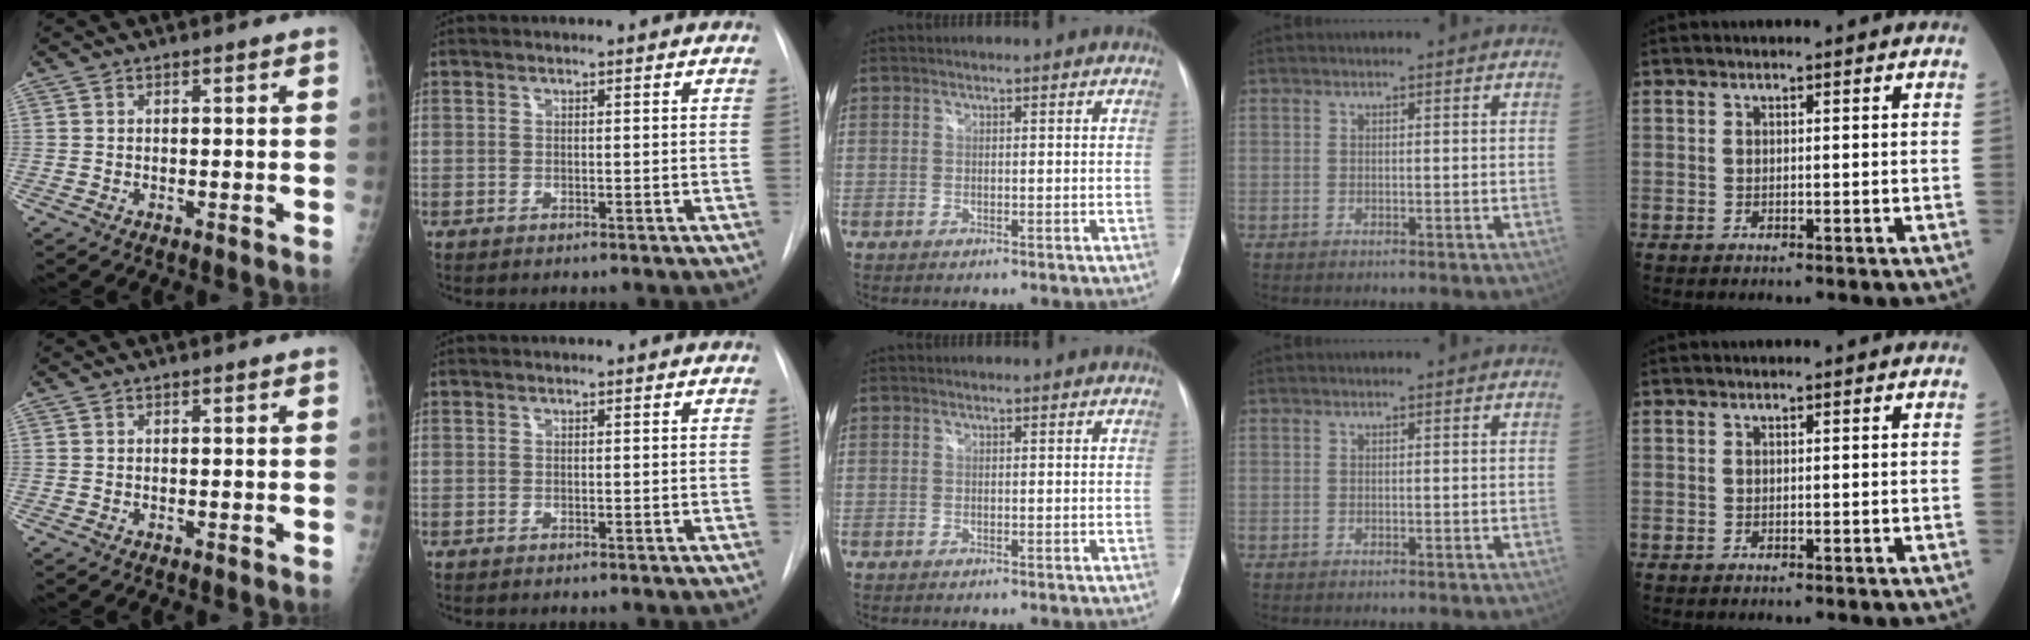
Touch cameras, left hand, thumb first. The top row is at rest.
{}